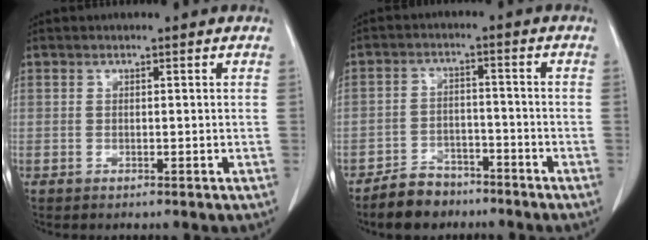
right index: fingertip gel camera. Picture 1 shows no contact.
{"total": 6.0, "force": [-4.8, 3.3, 1.3], "torque": [-0.027, 0.005, -0.081]}